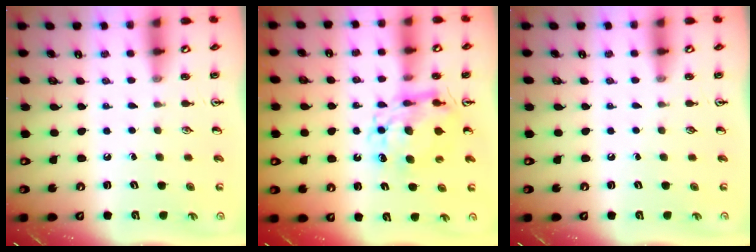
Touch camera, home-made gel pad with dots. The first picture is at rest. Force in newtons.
{"total": 10.0, "press": 9.9, "slide": 0.9}
{"total": 0.0}